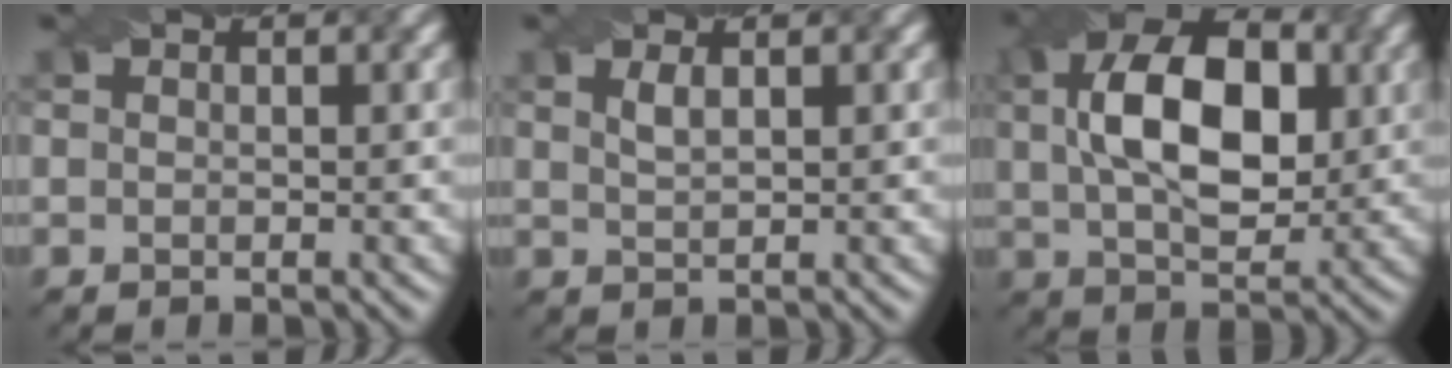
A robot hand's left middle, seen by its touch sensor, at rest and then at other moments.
{"total": 1.3, "force": [0.7, 0.4, 1.0], "torque": [-0.021, 0.003, 0.016]}
{"total": 10.5, "force": [1.8, 6.0, 8.4], "torque": [-0.149, 0.013, 0.026]}